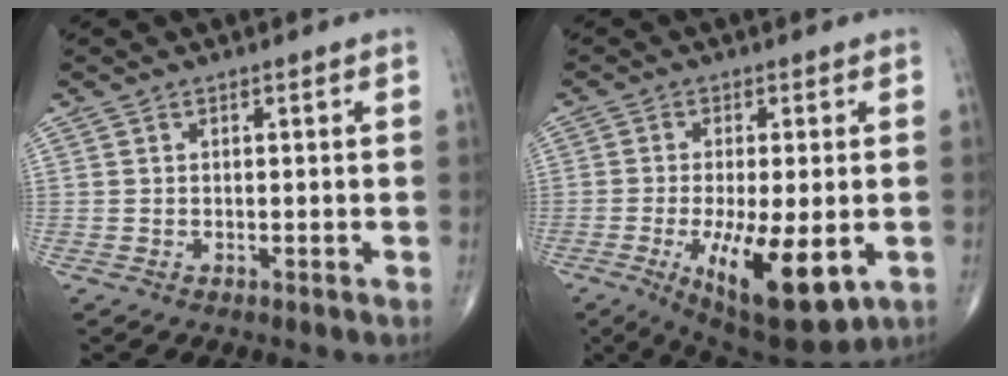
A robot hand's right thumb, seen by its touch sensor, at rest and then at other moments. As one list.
[{"total": 14.8, "force": [-4.2, 5.0, 13.2], "torque": [-0.217, -0.022, -0.052]}]